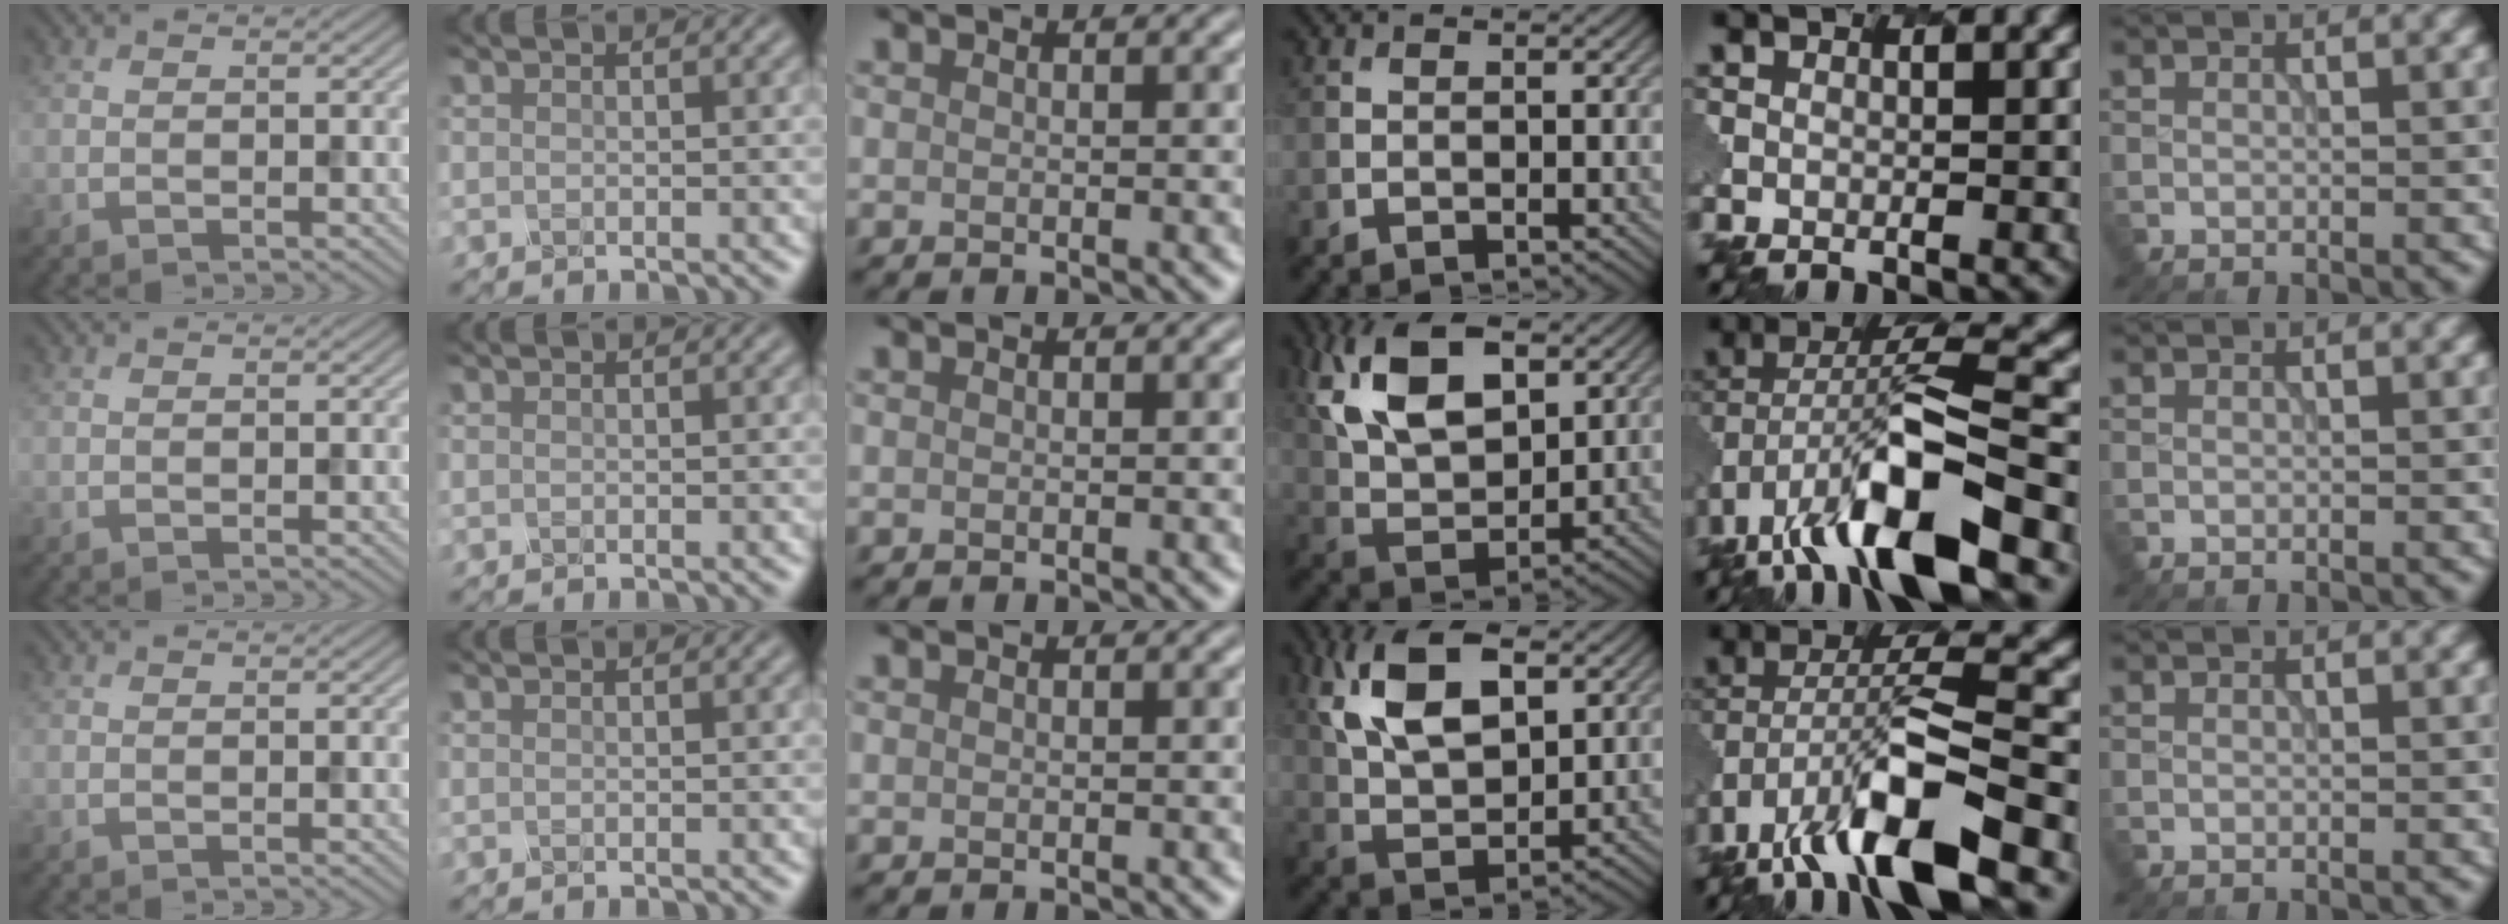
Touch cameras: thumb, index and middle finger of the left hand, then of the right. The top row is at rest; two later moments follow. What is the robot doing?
{"motion": "insert", "object": "pen bag"}